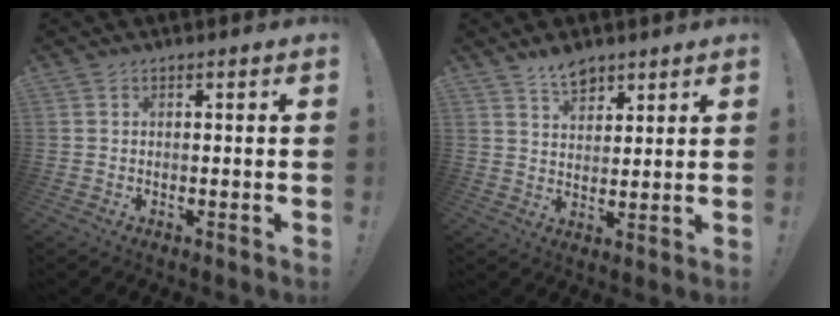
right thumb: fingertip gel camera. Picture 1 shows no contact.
{"total": 6.6, "force": [5.1, 3.5, 2.3], "torque": [-0.034, -0.029, 0.095]}